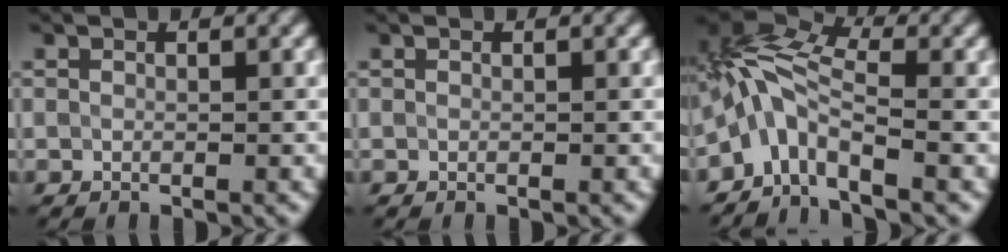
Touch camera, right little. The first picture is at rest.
{"total": 0.0}
{"total": 5.3, "force": [-2.4, 2.0, 4.3], "torque": [-0.080, 0.013, -0.061]}